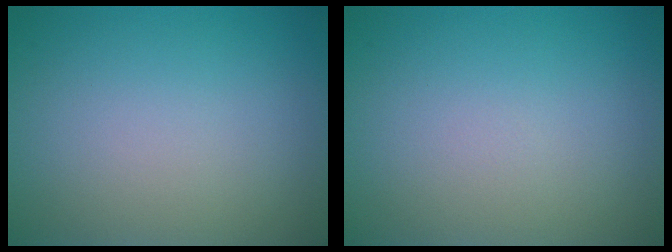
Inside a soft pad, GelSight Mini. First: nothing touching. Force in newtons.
{"total": 0.0}